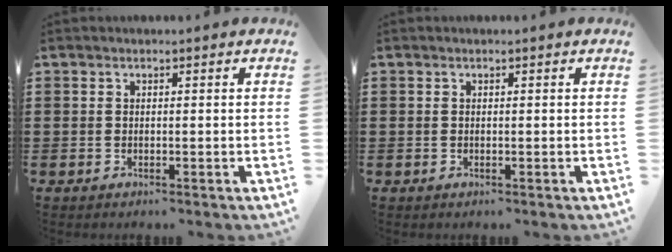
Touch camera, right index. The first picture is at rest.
{"total": 0.0}